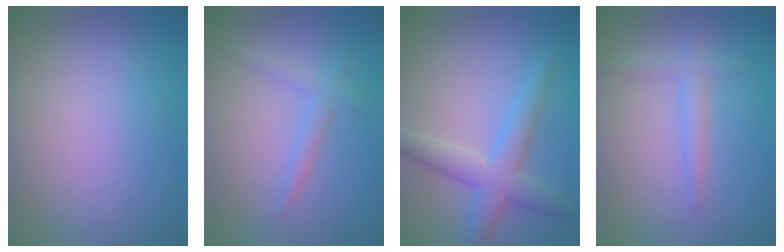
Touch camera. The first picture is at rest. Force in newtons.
{"total": 1.7, "press": 1.7, "slide": 0.1}
{"total": 4.2, "press": 4.2, "slide": 0.1}
{"total": 1.7, "press": 1.7, "slide": 0.1}